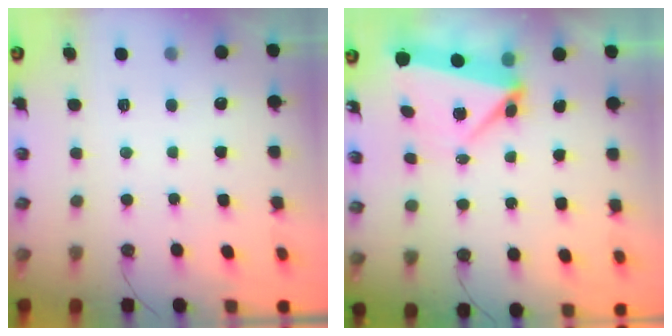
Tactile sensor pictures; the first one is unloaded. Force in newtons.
{"total": 5.5, "press": 5.5, "slide": 0.7}